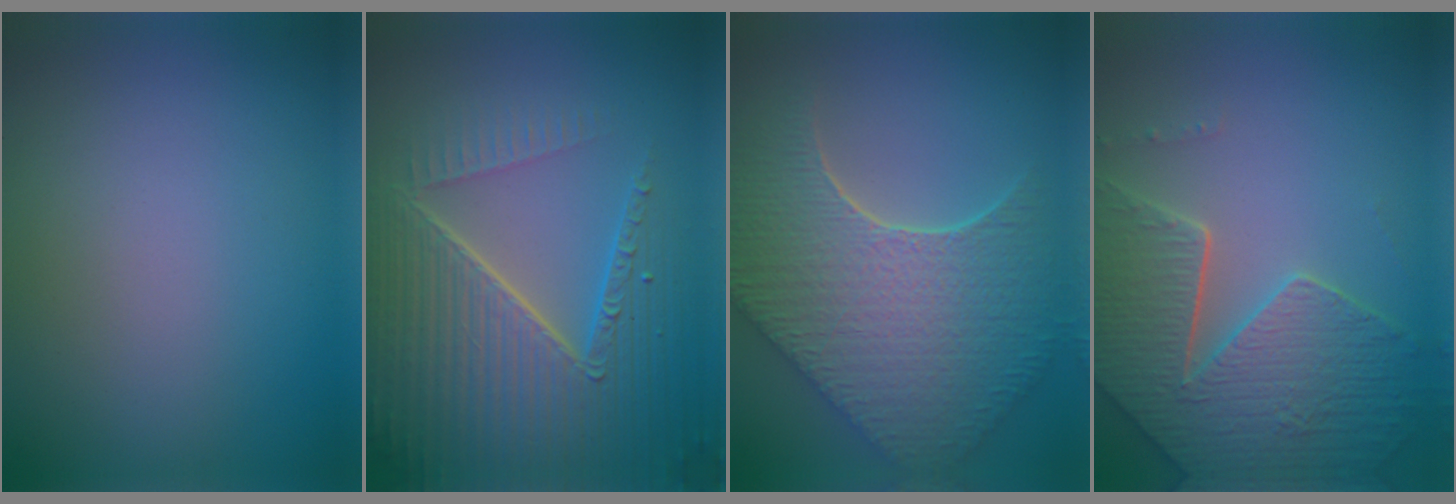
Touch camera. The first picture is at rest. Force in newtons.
{"total": 8.5, "press": 5.9, "slide": 6.1}
{"total": 9.9, "press": 7.1, "slide": 6.8}
{"total": 7.6, "press": 5.7, "slide": 5.1}